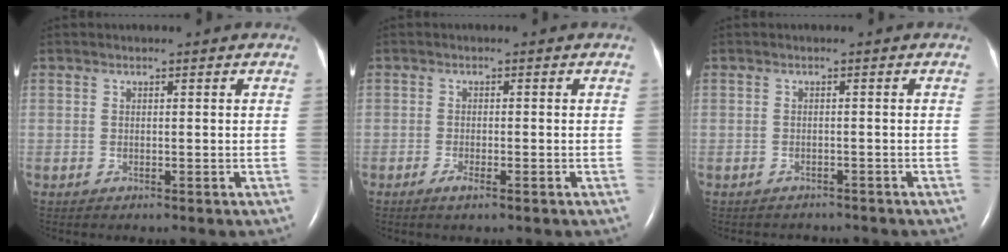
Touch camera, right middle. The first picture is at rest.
{"total": 1.8, "force": [-1.1, 0.3, 1.5], "torque": [-0.031, -0.003, -0.019]}
{"total": 2.6, "force": [-2.4, 1.0, 0.0], "torque": [-0.003, -0.003, -0.031]}